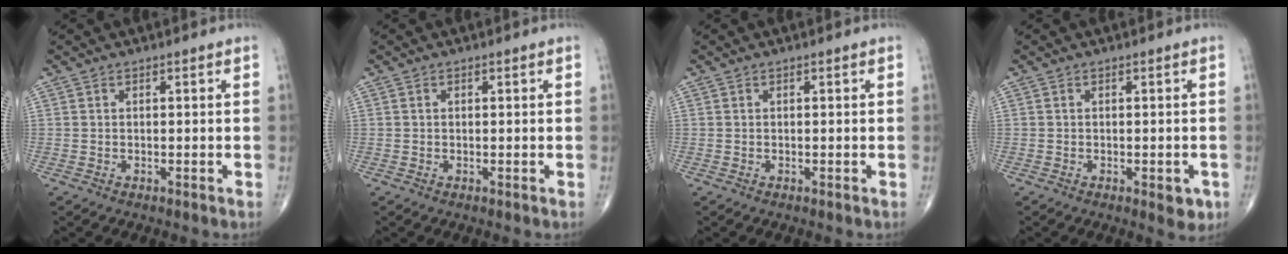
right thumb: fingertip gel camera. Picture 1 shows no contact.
{"total": 0.0}
{"total": 0.0}
{"total": 2.9, "force": [-1.1, 1.3, 2.4], "torque": [-0.015, -0.001, -0.010]}